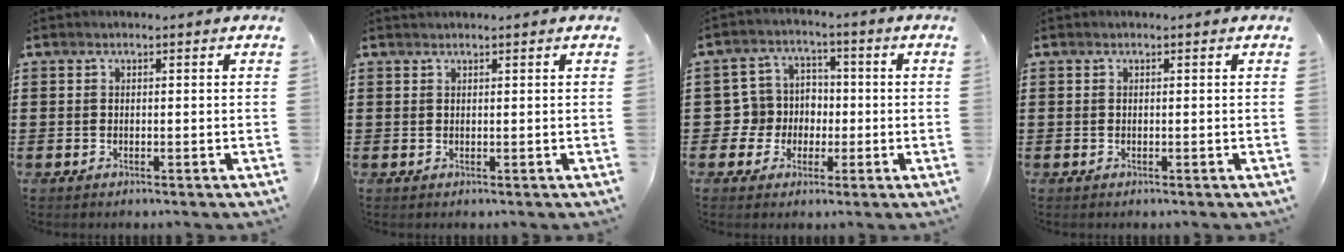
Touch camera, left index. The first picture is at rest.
{"total": 0.5, "force": [0.5, 0.0, 0.1], "torque": [-0.004, -0.001, 0.011]}
{"total": 6.4, "force": [-0.7, 6.2, 1.2], "torque": [-0.056, 0.011, -0.013]}
{"total": 0.0}